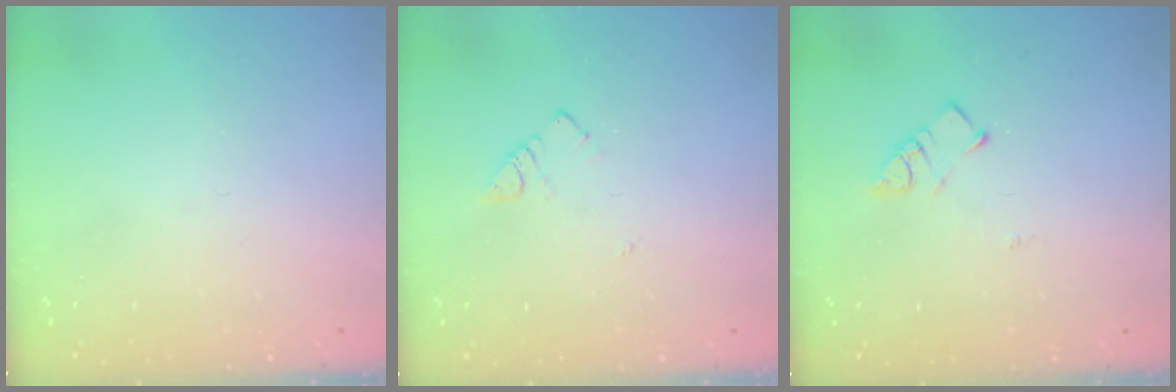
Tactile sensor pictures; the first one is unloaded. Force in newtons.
{"total": 3.2, "press": 3.1, "slide": 0.5}
{"total": 3.5, "press": 3.5, "slide": 0.4}